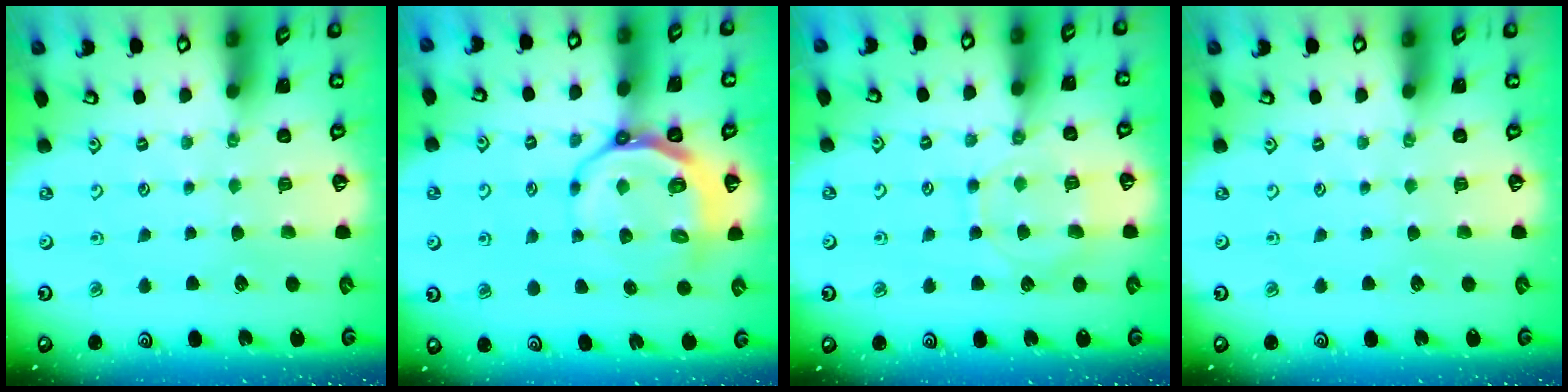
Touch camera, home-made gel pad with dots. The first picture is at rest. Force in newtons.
{"total": 9.6, "press": 9.0, "slide": 3.3}
{"total": 10.0, "press": 10.0, "slide": 1.0}
{"total": 0.0}